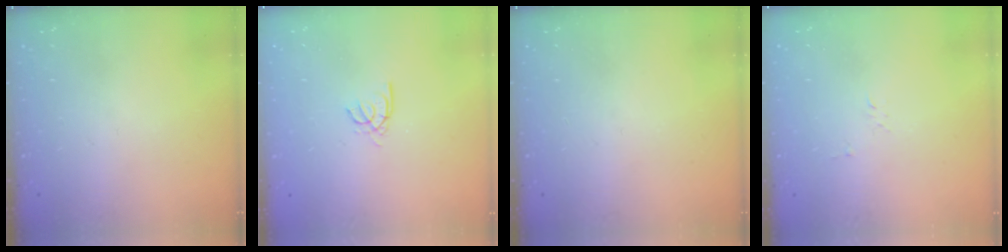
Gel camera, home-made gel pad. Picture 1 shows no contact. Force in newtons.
{"total": 2.6, "press": 2.6, "slide": 0.4}
{"total": 0.0}
{"total": 2.7, "press": 2.7, "slide": 0.3}